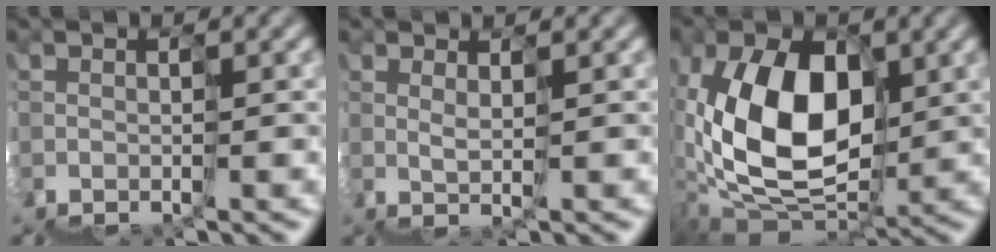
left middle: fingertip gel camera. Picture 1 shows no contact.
{"total": 2.7, "force": [2.4, -0.8, -0.9], "torque": [0.029, 0.026, 0.040]}
{"total": 8.1, "force": [2.9, 5.2, 5.6], "torque": [-0.101, 0.032, 0.043]}